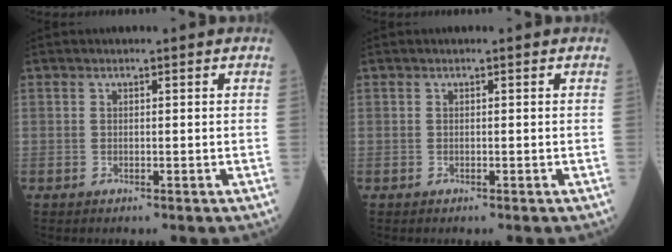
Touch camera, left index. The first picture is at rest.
{"total": 0.0}